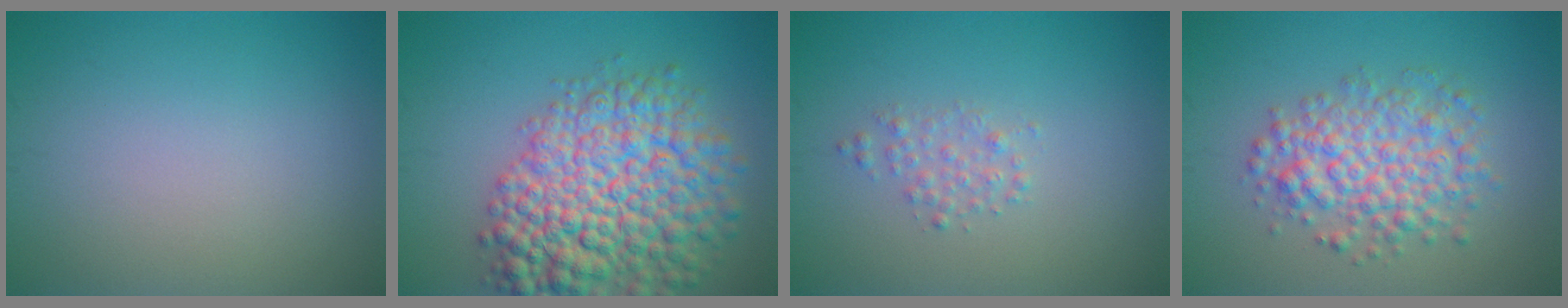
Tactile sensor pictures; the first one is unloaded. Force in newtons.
{"total": 10.8, "press": 10.8, "slide": 0.4}
{"total": 1.4, "press": 1.4, "slide": 0.0}
{"total": 5.2, "press": 5.2, "slide": 0.2}